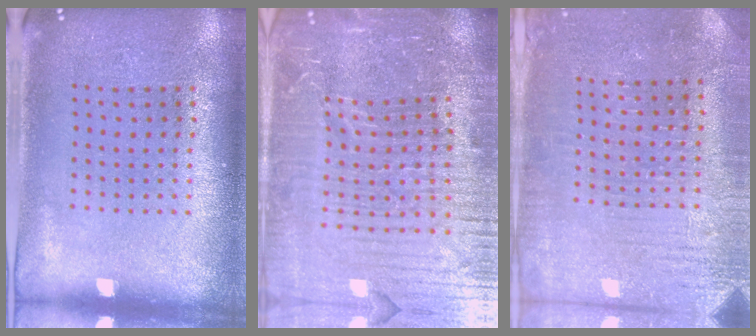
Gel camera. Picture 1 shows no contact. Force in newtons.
{"total": 6.8, "press": 5.9, "slide": 3.3}
{"total": 3.0, "press": 2.9, "slide": 0.6}